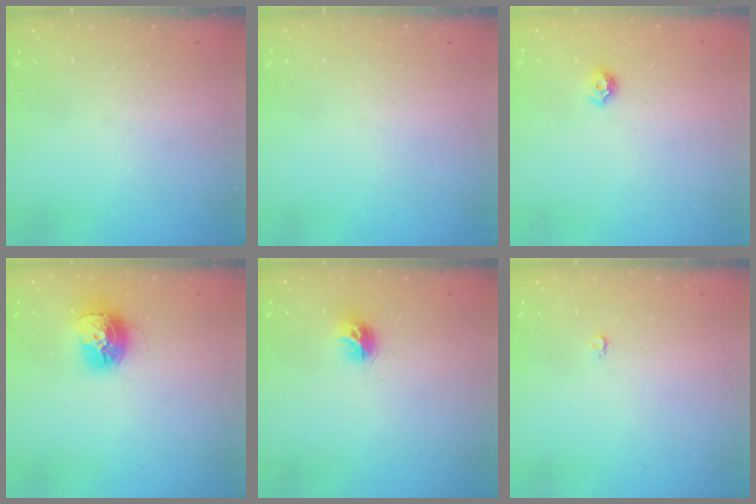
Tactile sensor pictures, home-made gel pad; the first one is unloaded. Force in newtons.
{"total": 0.0}
{"total": 6.1, "press": 6.1, "slide": 0.8}
{"total": 13.8, "press": 13.7, "slide": 1.3}
{"total": 7.5, "press": 7.5, "slide": 0.4}
{"total": 2.6, "press": 2.6, "slide": 0.3}